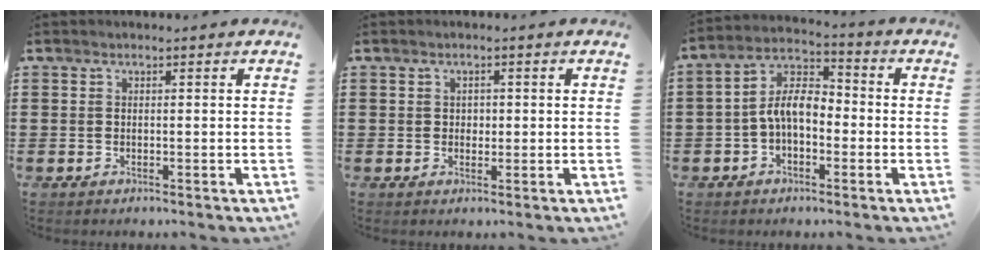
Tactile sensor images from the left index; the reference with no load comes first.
{"total": 1.2, "force": [0.3, 1.0, 0.7], "torque": [-0.015, 0.008, 0.004]}
{"total": 7.2, "force": [-1.3, 3.9, 6.0], "torque": [-0.143, 0.003, -0.036]}